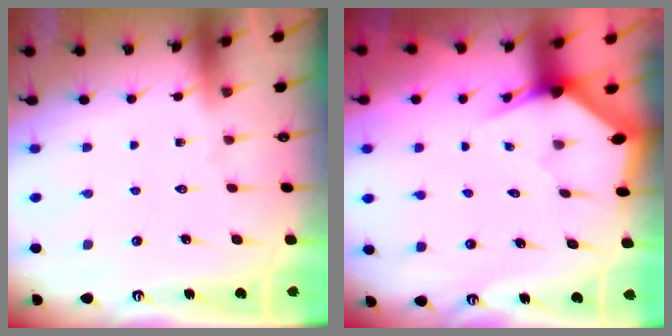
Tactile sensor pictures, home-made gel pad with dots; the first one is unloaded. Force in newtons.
{"total": 3.0, "press": 3.0, "slide": 0.2}